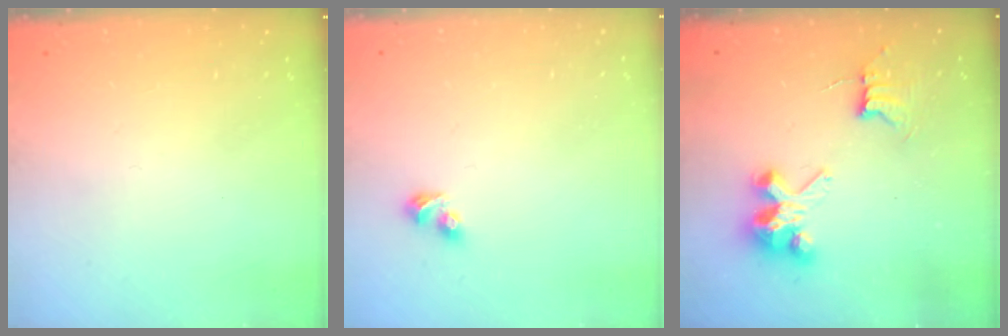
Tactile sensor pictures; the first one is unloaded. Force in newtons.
{"total": 3.8, "press": 3.8, "slide": 0.3}
{"total": 8.7, "press": 8.7, "slide": 0.6}